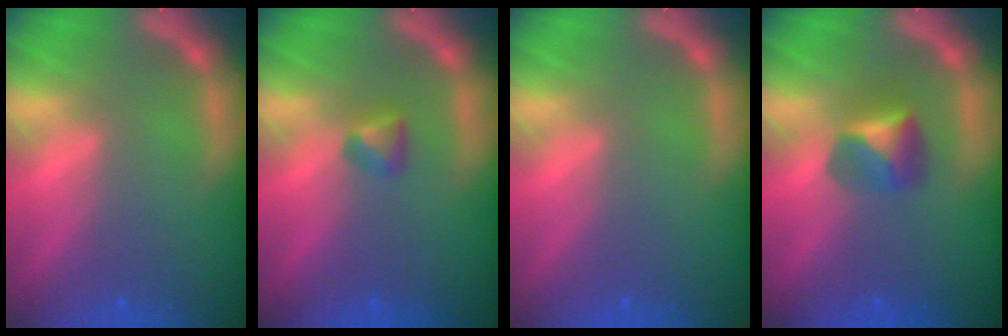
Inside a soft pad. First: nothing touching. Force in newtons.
{"total": 1.4}
{"total": 0.0}
{"total": 2.9}